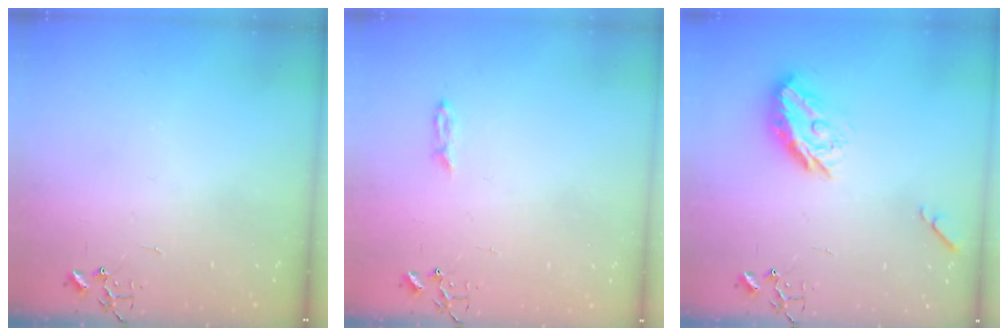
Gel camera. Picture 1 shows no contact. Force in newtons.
{"total": 3.2, "press": 3.1, "slide": 0.3}
{"total": 12.2, "press": 12.2, "slide": 0.7}